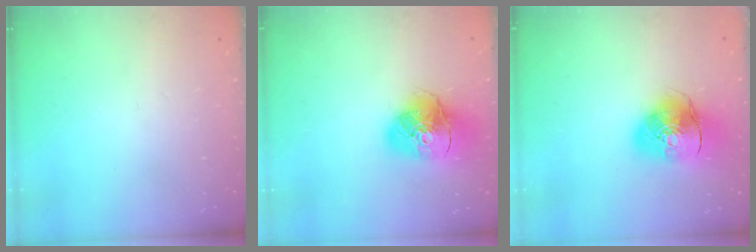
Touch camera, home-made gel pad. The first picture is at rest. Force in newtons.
{"total": 16.0, "press": 15.9, "slide": 1.8}
{"total": 12.8, "press": 12.6, "slide": 2.1}